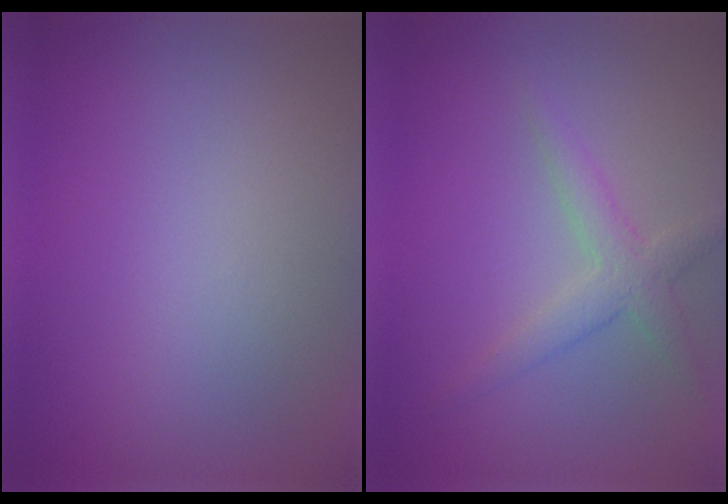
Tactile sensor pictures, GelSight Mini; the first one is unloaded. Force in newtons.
{"total": 2.7, "press": 2.7, "slide": 0.1}